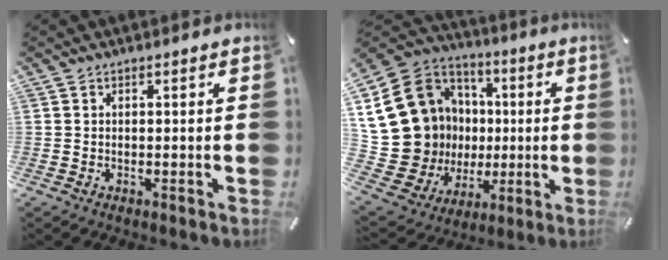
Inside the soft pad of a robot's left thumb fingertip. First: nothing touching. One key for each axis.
{"total": 22.1, "fx": 2.0, "fy": 20.2, "fz": 8.8, "tx": -0.174, "ty": -0.024, "tz": 0.090}